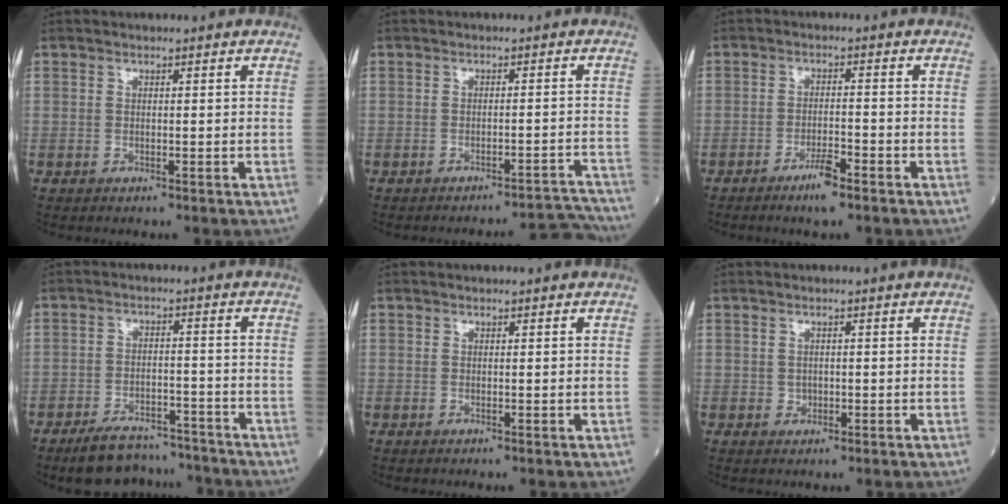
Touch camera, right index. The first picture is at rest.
{"total": 6.5, "force": [-6.3, -1.4, -0.4], "torque": [0.026, 0.008, -0.080]}
{"total": 3.7, "force": [-2.6, 0.4, 2.7], "torque": [-0.051, -0.002, -0.045]}
{"total": 8.6, "force": [-8.0, 2.8, 1.9], "torque": [-0.021, 0.011, -0.125]}
{"total": 0.0}
{"total": 1.0, "force": [-0.2, 1.0, 0.3], "torque": [-0.003, 0.003, -0.002]}